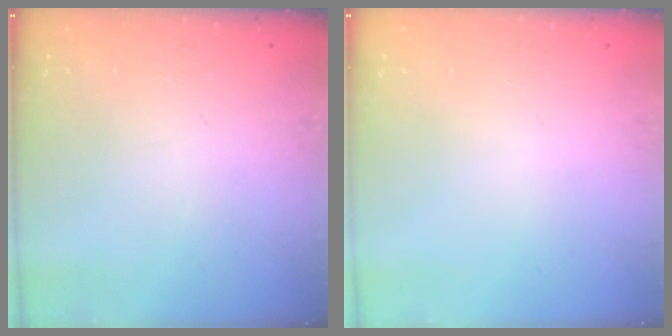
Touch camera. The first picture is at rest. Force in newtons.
{"total": 0.0}